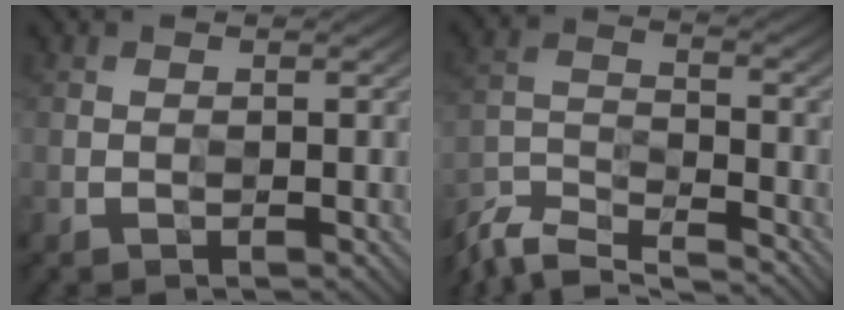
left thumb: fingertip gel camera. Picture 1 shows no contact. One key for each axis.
{"total": 6.8, "fx": -6.3, "fy": 1.1, "fz": 2.1, "tx": -0.057, "ty": -0.015, "tz": -0.131}